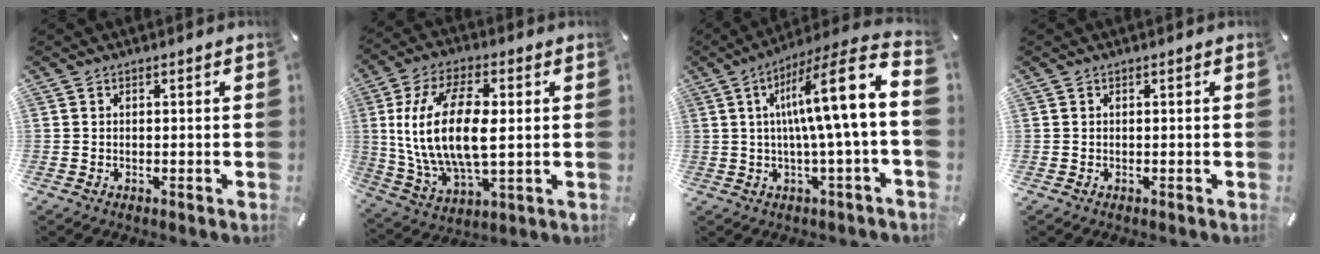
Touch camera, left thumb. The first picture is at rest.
{"total": 18.0, "force": [2.0, 9.2, 15.4], "torque": [-0.332, 0.002, 0.034]}
{"total": 16.0, "force": [3.0, 1.2, 15.7], "torque": [-0.261, -0.025, 0.028]}
{"total": 0.0}